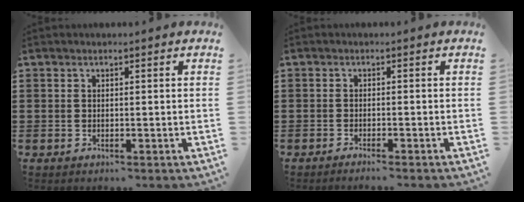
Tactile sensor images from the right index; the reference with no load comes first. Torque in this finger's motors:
{"motor_torque": [1.00, 1.14, -0.11, 0.00]}